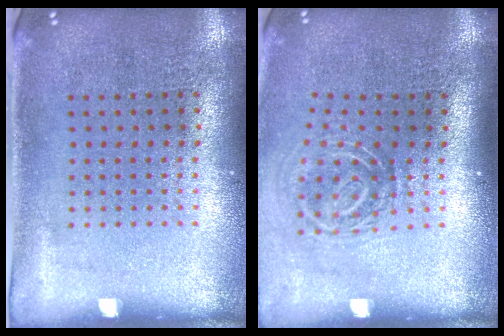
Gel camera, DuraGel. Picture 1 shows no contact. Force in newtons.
{"total": 2.0, "press": 1.3, "slide": 1.5}